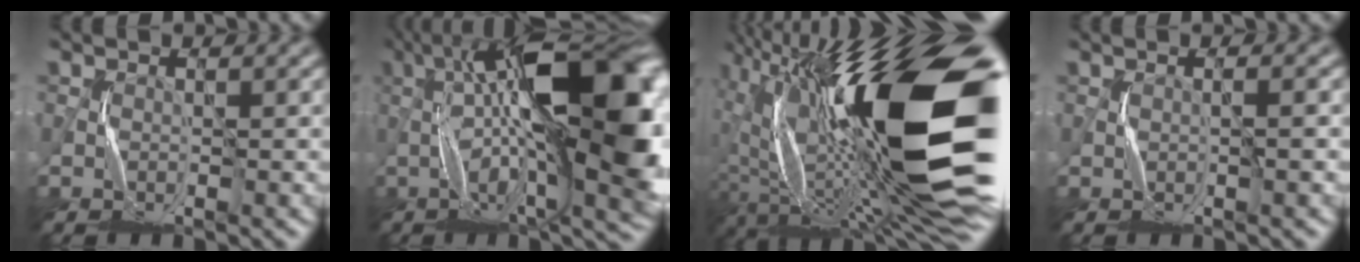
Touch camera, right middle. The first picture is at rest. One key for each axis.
{"total": 20.1, "fx": 1.1, "fy": 7.1, "fz": 18.7, "tx": -0.288, "ty": 0.035, "tz": 0.013}
{"total": 21.8, "fx": -0.2, "fy": 7.2, "fz": 20.6, "tx": -0.343, "ty": 0.004, "tz": -0.014}
{"total": 1.8, "fx": 0.3, "fy": 0.4, "fz": 1.7, "tx": -0.016, "ty": 0.001, "tz": -0.005}